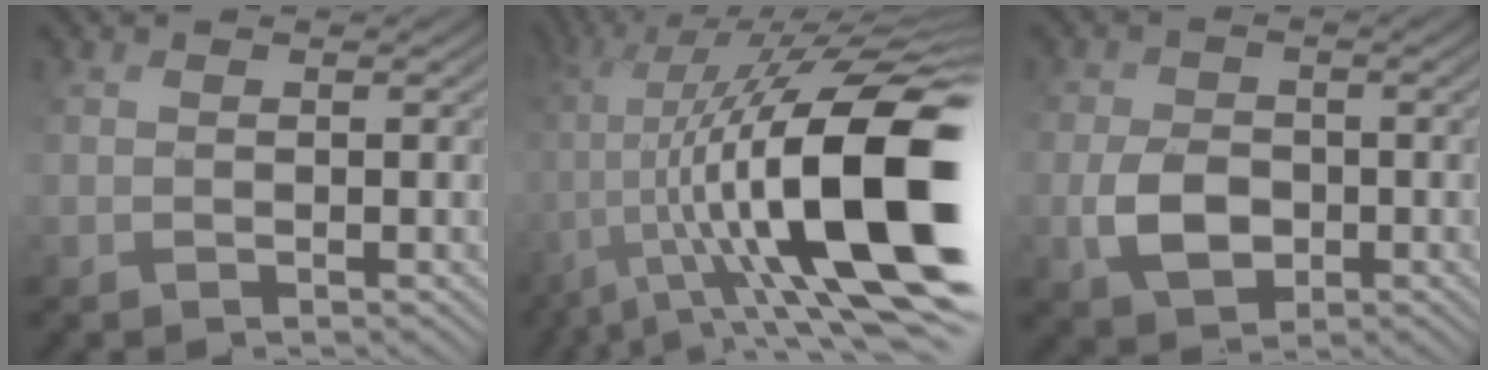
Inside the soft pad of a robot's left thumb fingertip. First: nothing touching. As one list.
[{"total": 19.9, "force": [-3.6, 7.7, 18.0], "torque": [-0.342, 0.004, -0.070]}, {"total": 4.7, "force": [-1.3, 3.6, 2.7], "torque": [-0.062, -0.008, -0.027]}]